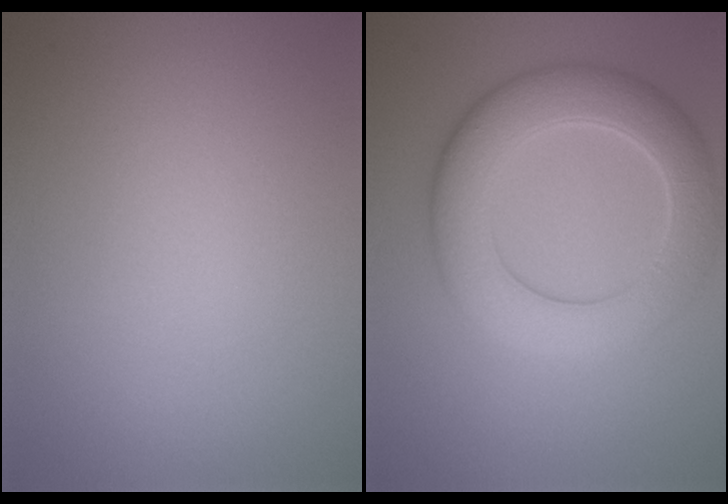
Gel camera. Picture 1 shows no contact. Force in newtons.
{"total": 7.0, "press": 7.0, "slide": 0.1}